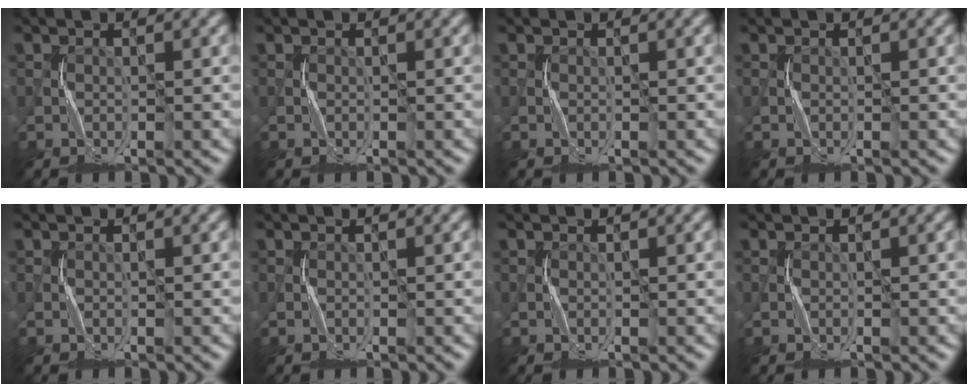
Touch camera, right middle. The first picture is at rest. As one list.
[{"total": 0.0}, {"total": 0.0}, {"total": 0.0}, {"total": 0.0}, {"total": 0.0}, {"total": 0.0}, {"total": 0.0}]